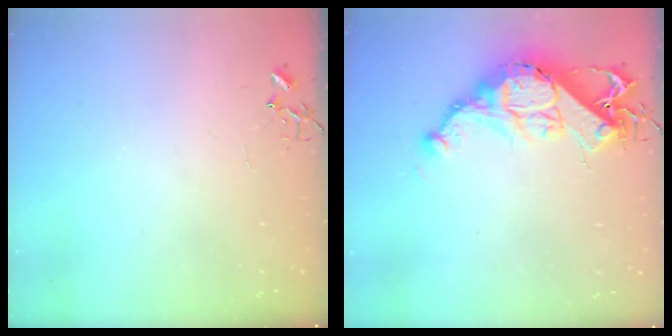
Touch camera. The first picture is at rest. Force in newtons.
{"total": 15.2, "press": 15.1, "slide": 1.2}